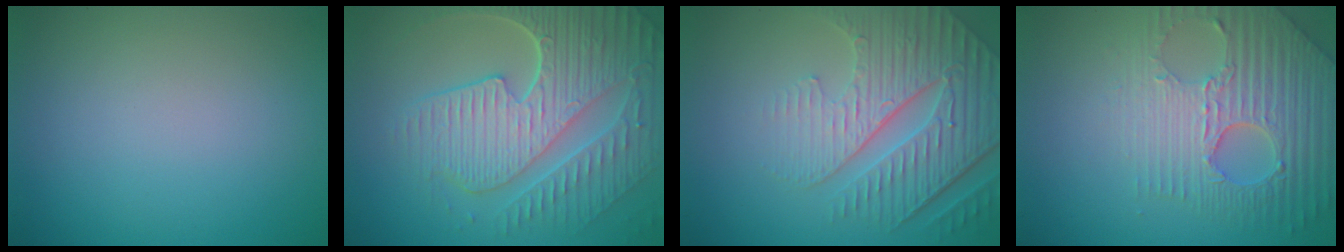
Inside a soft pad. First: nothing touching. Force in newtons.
{"total": 9.4, "press": 6.4, "slide": 6.9}
{"total": 6.9, "press": 5.3, "slide": 4.4}
{"total": 7.3, "press": 5.4, "slide": 4.9}